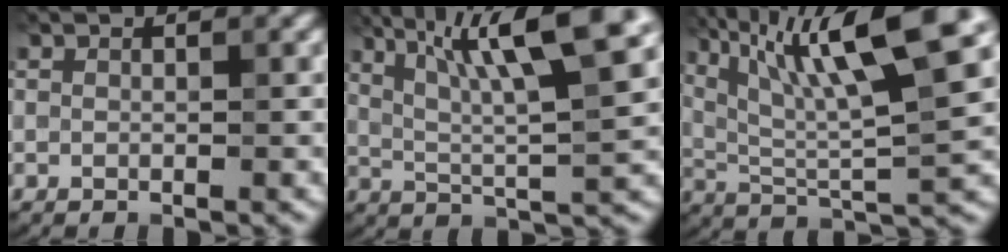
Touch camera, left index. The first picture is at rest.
{"total": 11.1, "force": [4.9, 2.3, 9.6], "torque": [-0.163, 0.014, 0.084]}
{"total": 12.4, "force": [5.9, 2.4, 10.6], "torque": [-0.188, 0.012, 0.106]}